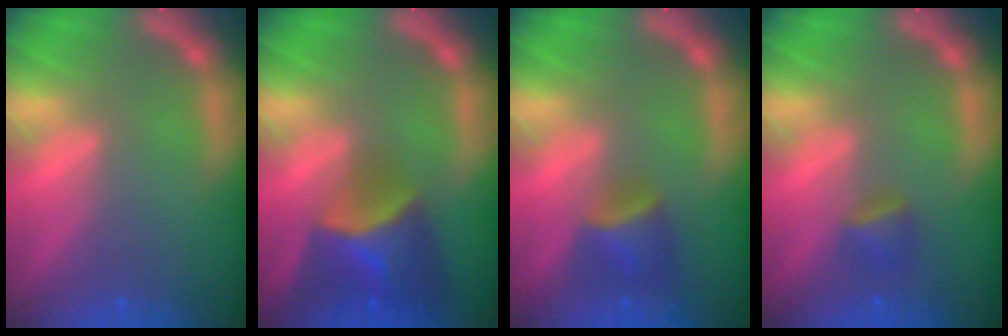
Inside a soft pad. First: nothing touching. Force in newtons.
{"total": 6.9}
{"total": 3.4}
{"total": 1.9}